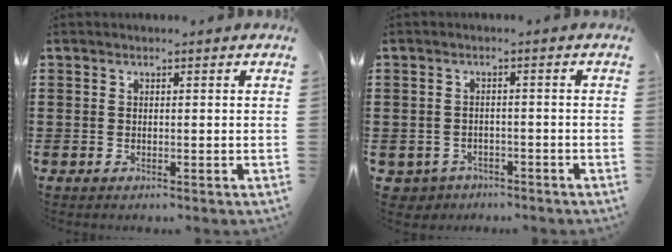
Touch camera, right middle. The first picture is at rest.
{"total": 2.1, "force": [-1.9, 0.8, -0.2], "torque": [-0.007, -0.001, -0.045]}